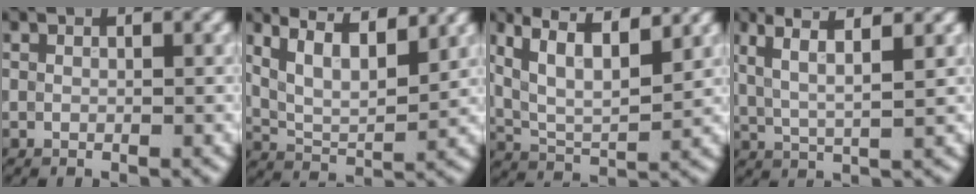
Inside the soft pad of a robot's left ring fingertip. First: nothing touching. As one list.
[{"total": 6.2, "force": [3.7, 2.1, 4.5], "torque": [-0.087, 0.011, 0.059]}, {"total": 6.8, "force": [3.7, 2.5, 5.1], "torque": [-0.100, 0.010, 0.065]}, {"total": 4.2, "force": [2.1, 0.9, 3.5], "torque": [-0.074, 0.003, 0.042]}]